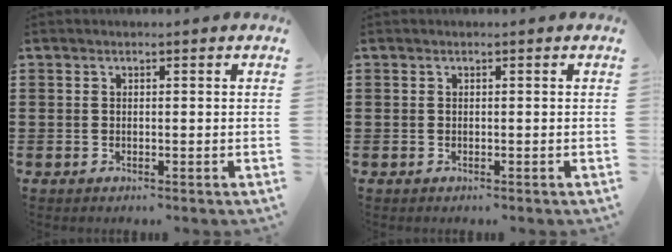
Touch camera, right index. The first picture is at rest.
{"total": 0.0}